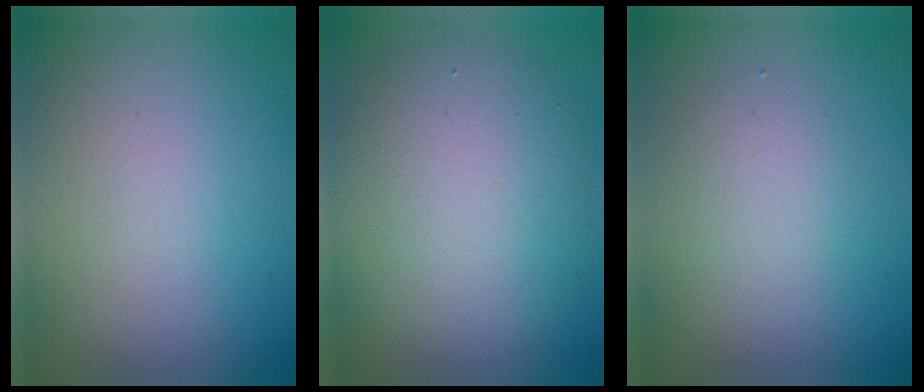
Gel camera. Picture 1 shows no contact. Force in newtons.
{"total": 7.7, "press": 7.7, "slide": 0.2}
{"total": 2.2, "press": 2.2, "slide": 0.2}